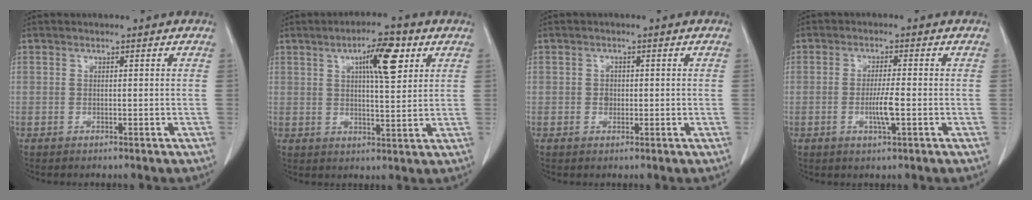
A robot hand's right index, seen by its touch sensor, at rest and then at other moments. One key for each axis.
{"total": 8.2, "fx": 3.5, "fy": 1.8, "fz": 7.2, "tx": -0.118, "ty": 0.008, "tz": 0.055}
{"total": 1.3, "fx": -0.3, "fy": 1.1, "fz": 0.6, "tx": -0.009, "ty": 0.004, "tz": -0.003}
{"total": 3.9, "fx": -1.1, "fy": 0.0, "fz": 3.7, "tx": -0.072, "ty": -0.005, "tz": -0.021}